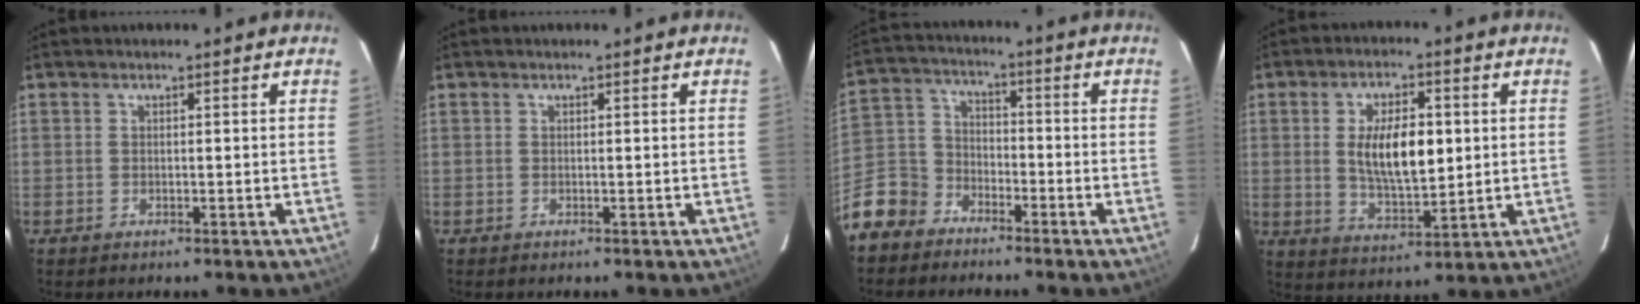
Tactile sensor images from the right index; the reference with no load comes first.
{"total": 0.0}
{"total": 10.4, "force": [-7.3, 7.1, 2.3], "torque": [-0.073, 0.030, -0.146]}
{"total": 11.4, "force": [1.2, 4.9, 10.2], "torque": [-0.187, -0.001, 0.029]}